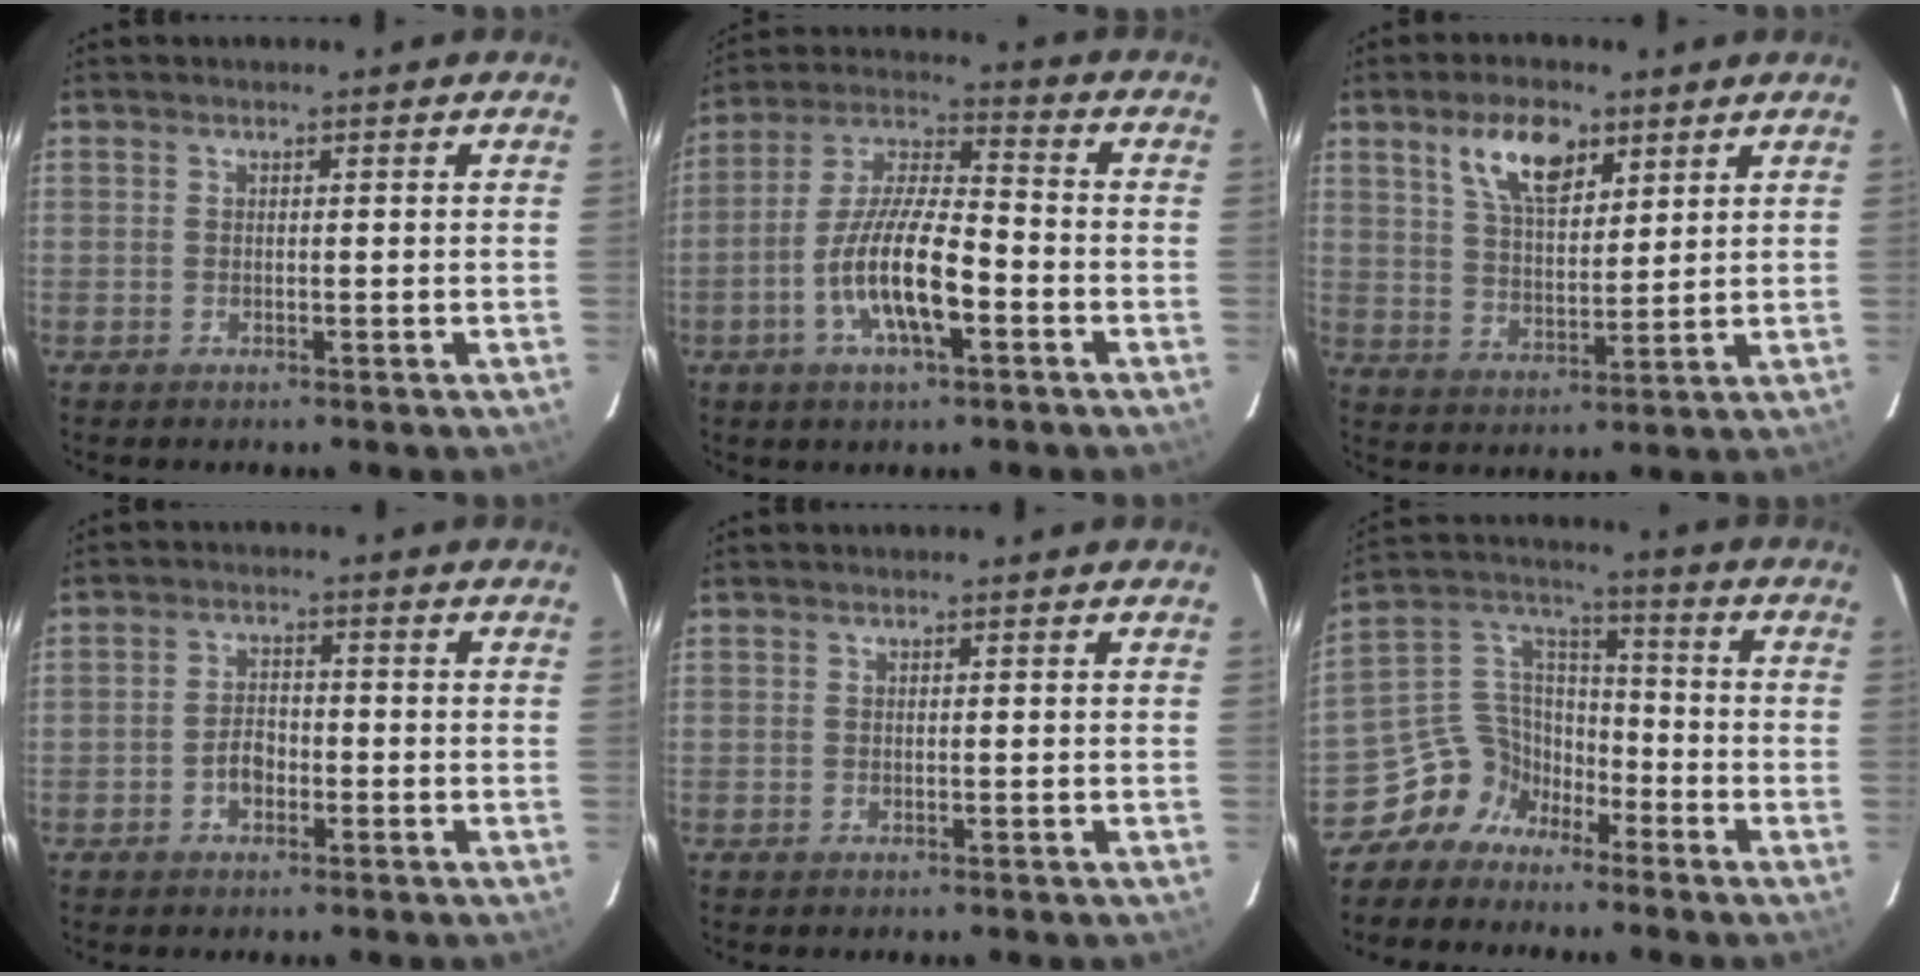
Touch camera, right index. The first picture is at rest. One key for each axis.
{"total": 13.4, "fx": -4.9, "fy": 3.8, "fz": 11.9, "tx": -0.242, "ty": -0.002, "tz": -0.093}
{"total": 9.8, "fx": 5.7, "fy": 4.4, "fz": 6.6, "tx": -0.114, "ty": 0.009, "tz": 0.107}
{"total": 3.4, "fx": -1.6, "fy": 2.3, "fz": 2.0, "tx": -0.039, "ty": 0.008, "tz": -0.027}
{"total": 0.0}
{"total": 9.5, "fx": -7.1, "fy": 6.1, "fz": 1.7, "tx": -0.053, "ty": 0.053, "tz": -0.145}